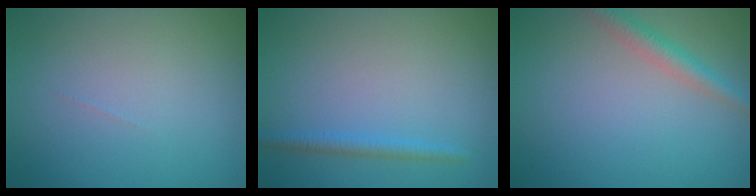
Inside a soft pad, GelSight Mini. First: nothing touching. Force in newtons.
{"total": 1.5, "press": 1.5, "slide": 0.1}
{"total": 2.5, "press": 2.5, "slide": 0.0}